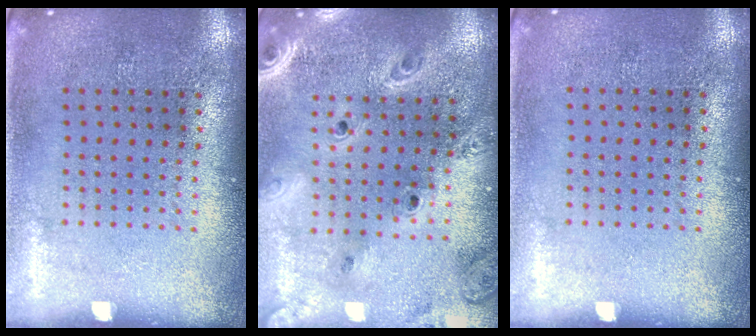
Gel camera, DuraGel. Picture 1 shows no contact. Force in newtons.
{"total": 2.8, "press": 2.4, "slide": 1.4}
{"total": 0.0}